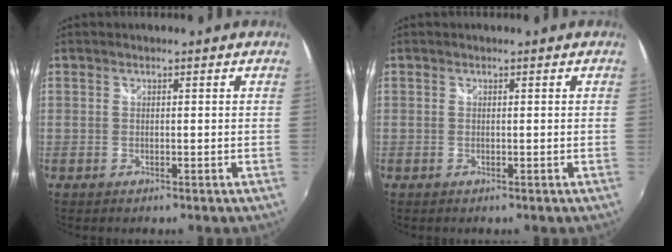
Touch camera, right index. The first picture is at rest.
{"total": 0.0}